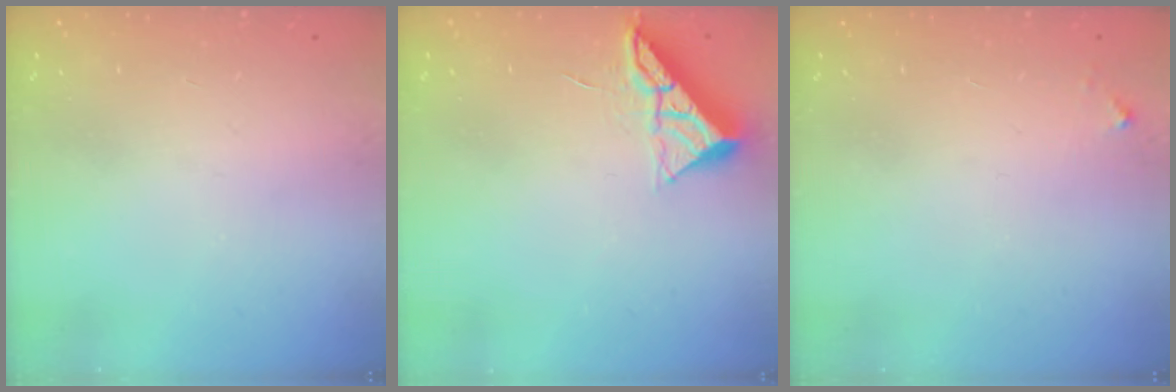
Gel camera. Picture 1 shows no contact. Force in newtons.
{"total": 6.0, "press": 5.9, "slide": 0.6}
{"total": 2.8, "press": 2.8, "slide": 0.2}